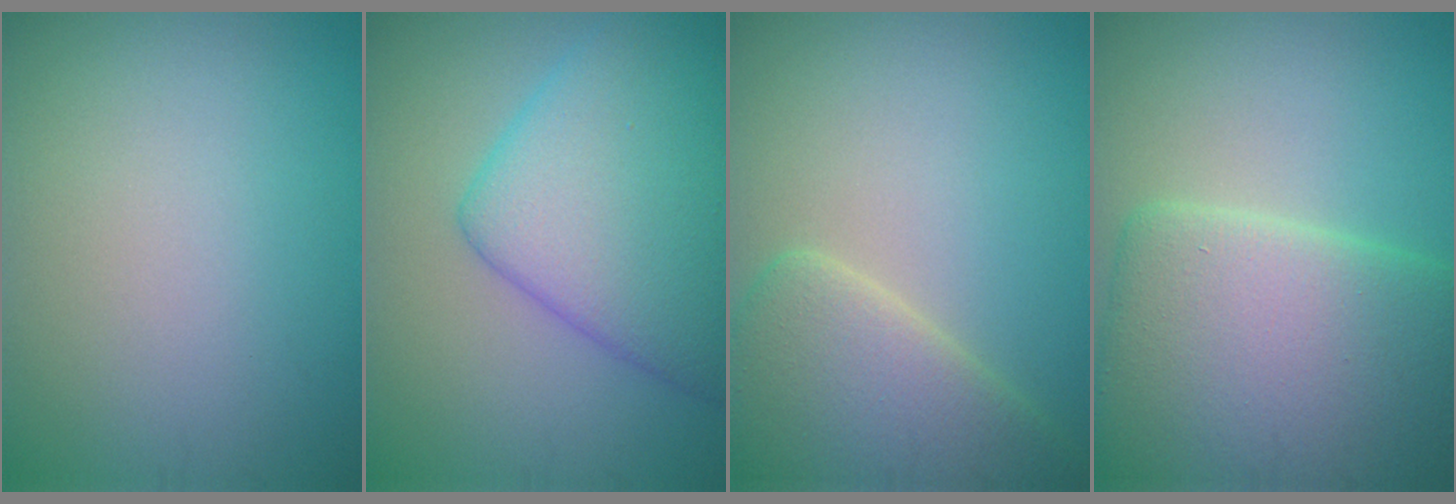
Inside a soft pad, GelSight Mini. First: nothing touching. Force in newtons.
{"total": 9.3, "press": 9.3, "slide": 0.1}
{"total": 6.3, "press": 6.3, "slide": 0.8}
{"total": 12.4, "press": 12.3, "slide": 0.6}